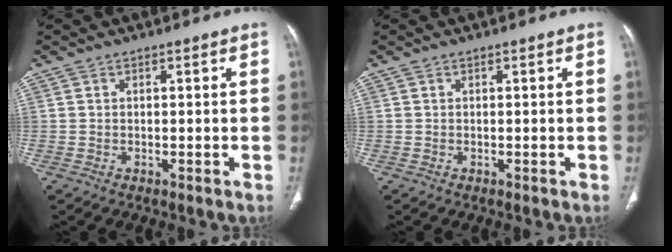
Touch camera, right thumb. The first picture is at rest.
{"total": 0.0}